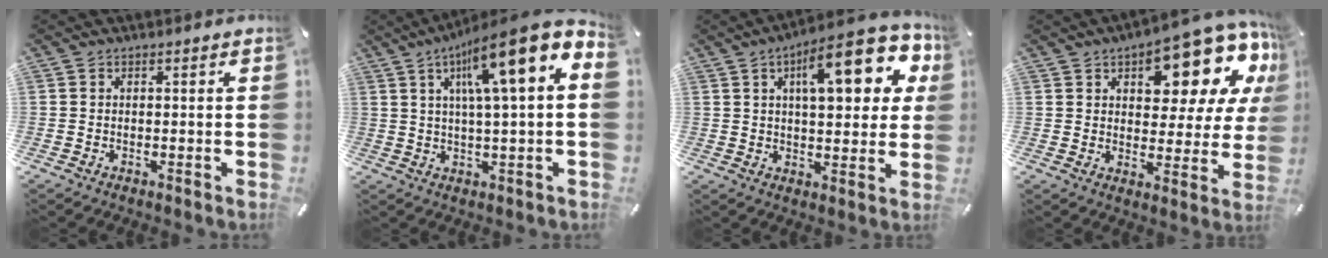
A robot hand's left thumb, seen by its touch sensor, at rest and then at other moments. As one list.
[{"total": 15.1, "force": [6.7, 2.3, 13.4], "torque": [-0.223, -0.035, 0.105]}, {"total": 18.6, "force": [7.2, 7.5, 15.4], "torque": [-0.212, -0.018, 0.109]}, {"total": 16.1, "force": [10.9, 7.1, 9.5], "torque": [-0.115, -0.088, 0.179]}]